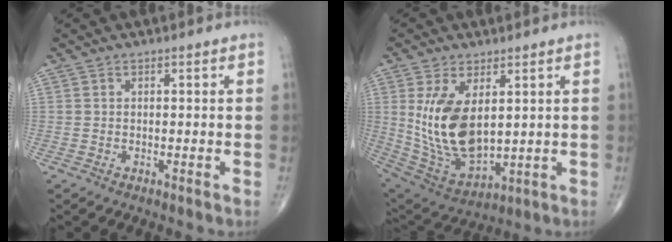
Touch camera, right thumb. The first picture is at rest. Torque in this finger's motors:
{"motor_torque": [-0.38, 1.07, 0.60, 0.32, 0.20]}